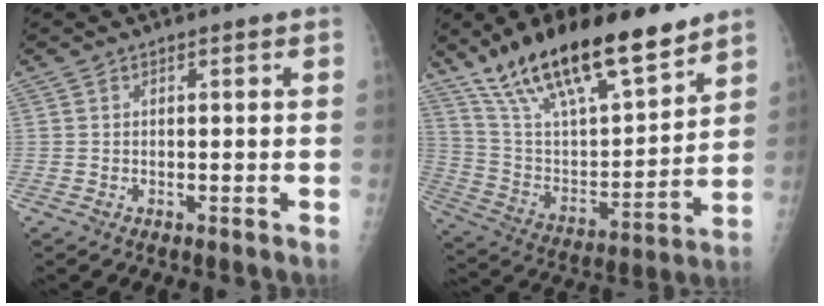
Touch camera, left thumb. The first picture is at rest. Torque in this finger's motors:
{"motor_torque": [2.02, 2.02, 1.42, -1.35, 0.16]}